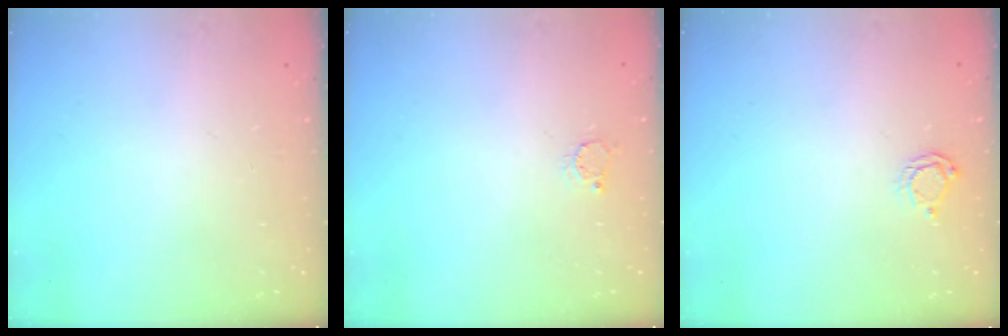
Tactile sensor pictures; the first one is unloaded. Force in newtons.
{"total": 2.7, "press": 2.7, "slide": 0.2}
{"total": 4.5, "press": 4.4, "slide": 0.6}